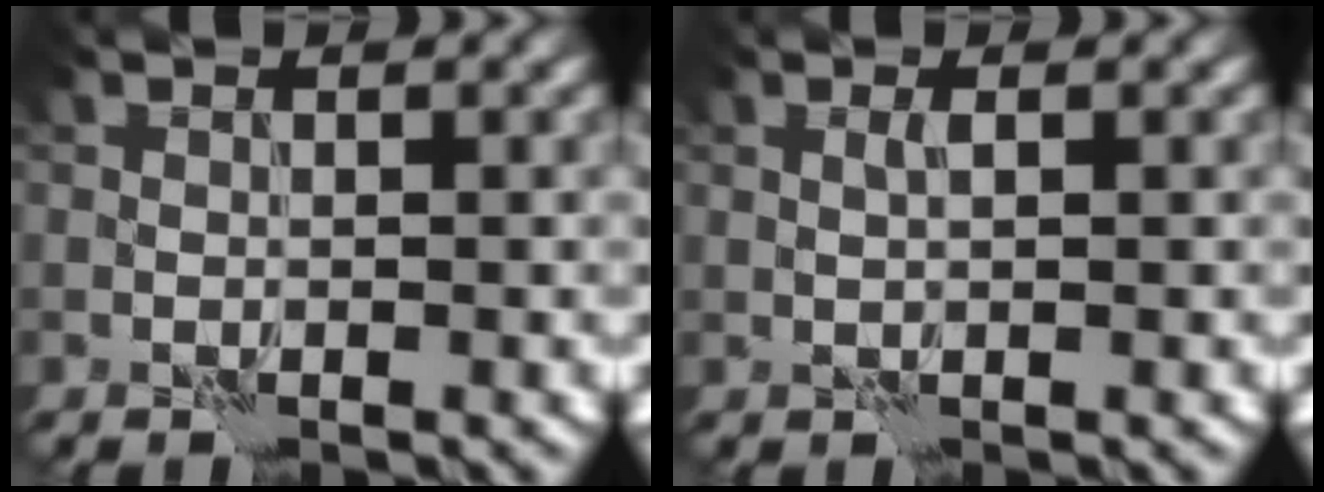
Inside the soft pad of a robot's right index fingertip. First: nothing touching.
{"total": 0.7, "force": [0.1, -0.1, 0.7], "torque": [-0.015, 0.003, 0.002]}